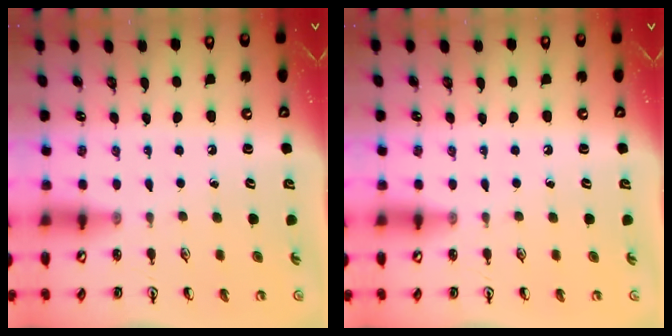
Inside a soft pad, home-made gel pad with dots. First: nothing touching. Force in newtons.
{"total": 0.0}